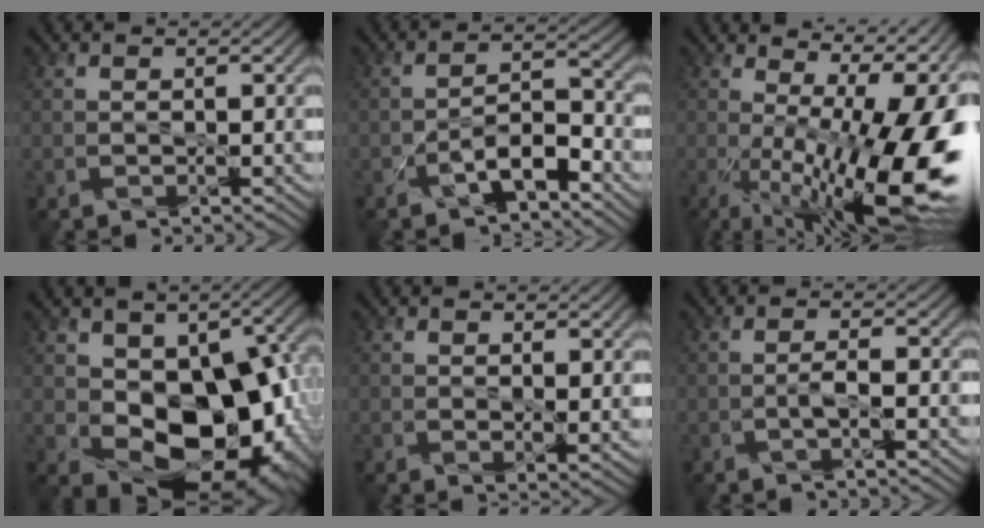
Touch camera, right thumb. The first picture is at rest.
{"total": 4.3, "force": [-3.4, 0.8, 2.5], "torque": [-0.035, 0.016, -0.061]}
{"total": 17.8, "force": [-2.2, 6.2, 16.5], "torque": [-0.228, -0.021, -0.021]}
{"total": 14.3, "force": [-0.8, 9.7, 10.5], "torque": [-0.123, -0.027, 0.007]}
{"total": 3.6, "force": [1.1, 2.0, 2.8], "torque": [-0.056, -0.010, 0.020]}
{"total": 1.7, "force": [-0.9, -0.3, 1.4], "torque": [-0.024, 0.008, -0.015]}